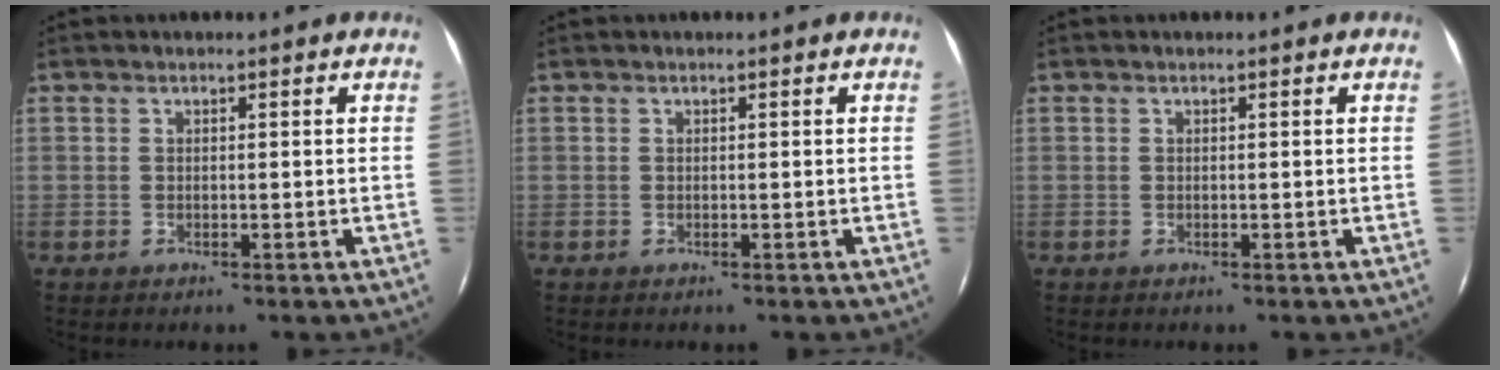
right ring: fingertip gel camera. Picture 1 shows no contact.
{"total": 0.0}
{"total": 0.0}